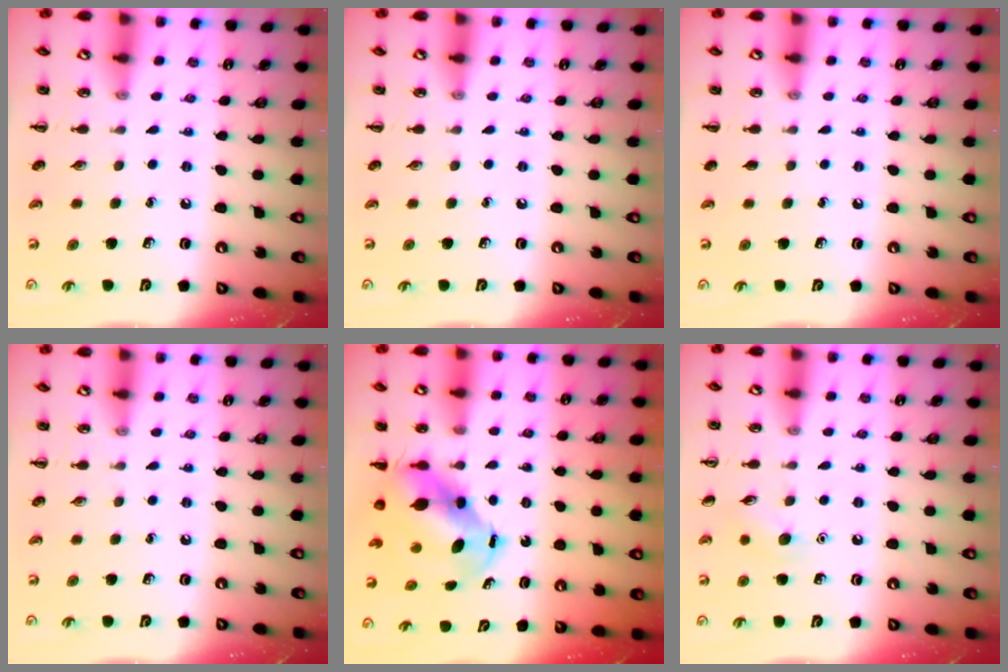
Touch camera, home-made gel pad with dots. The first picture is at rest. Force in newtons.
{"total": 0.0}
{"total": 0.0}
{"total": 0.0}
{"total": 7.2, "press": 6.9, "slide": 2.3}
{"total": 6.8, "press": 6.7, "slide": 1.4}